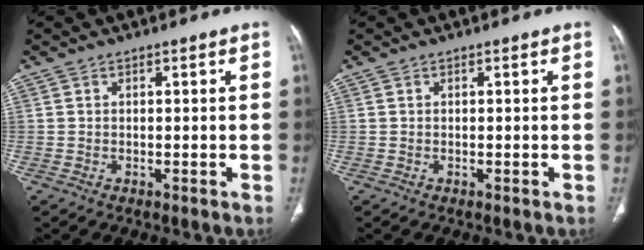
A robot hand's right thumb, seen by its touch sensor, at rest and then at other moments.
{"total": 0.0}